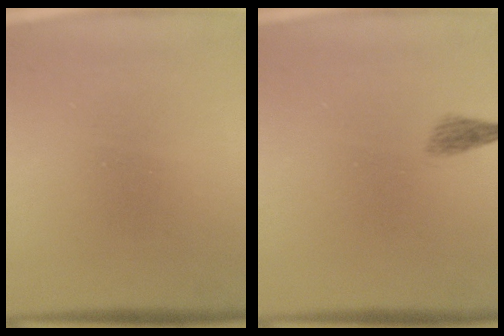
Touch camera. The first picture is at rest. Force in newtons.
{"total": 3.1}